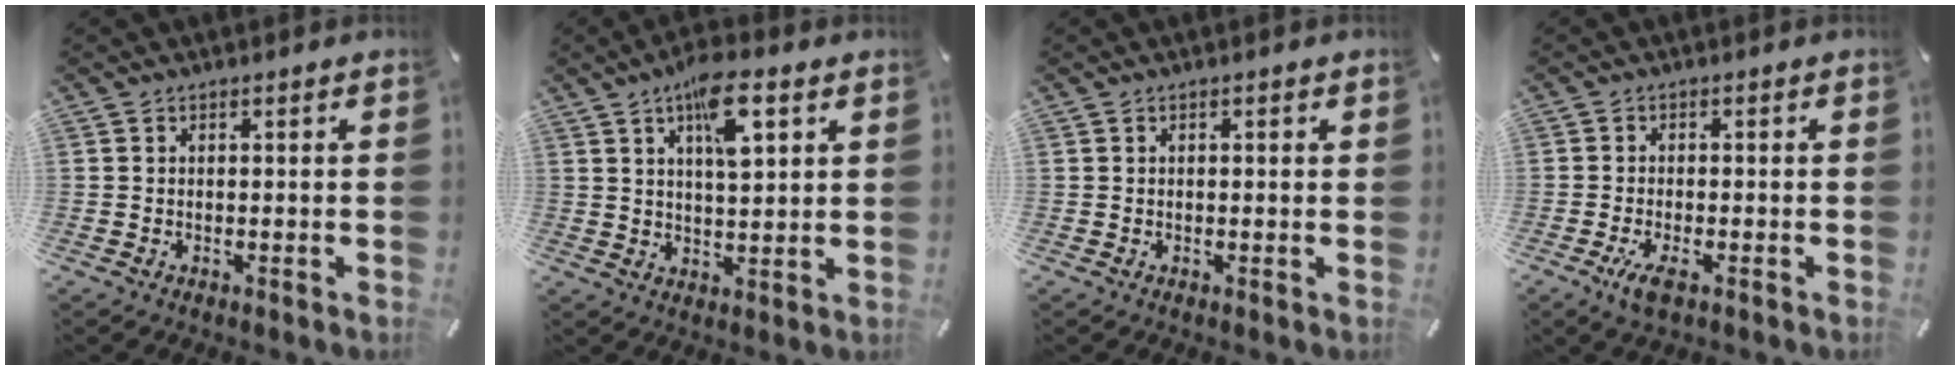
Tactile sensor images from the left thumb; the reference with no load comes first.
{"total": 10.4, "force": [5.1, 4.0, 8.1], "torque": [-0.125, -0.014, 0.084]}
{"total": 0.5, "force": [0.1, 0.4, 0.2], "torque": [-0.005, 0.002, 0.002]}
{"total": 3.9, "force": [-1.8, 1.4, 3.2], "torque": [-0.069, -0.002, -0.034]}